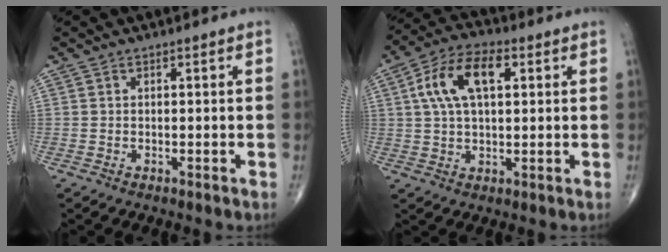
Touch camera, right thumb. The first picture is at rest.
{"total": 11.8, "force": [3.2, 6.1, 9.5], "torque": [-0.177, 0.020, 0.053]}